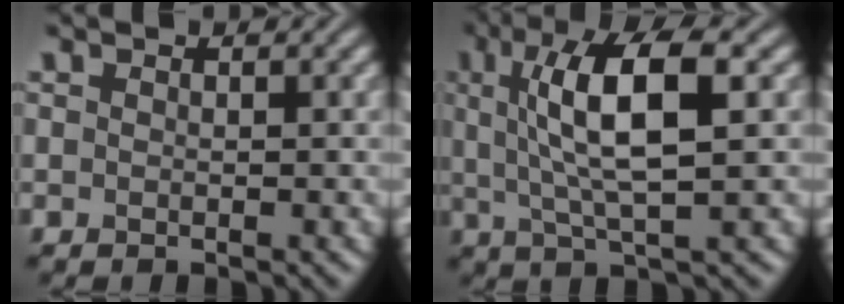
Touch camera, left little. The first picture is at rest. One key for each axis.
{"total": 8.1, "fx": 1.7, "fy": 2.3, "fz": 7.5, "tx": -0.136, "ty": 0.010, "tz": 0.029}